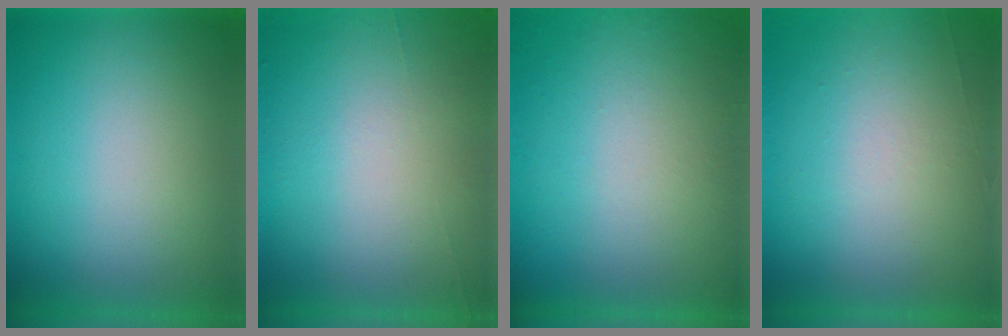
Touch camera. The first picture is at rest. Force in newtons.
{"total": 4.5}
{"total": 5.0}
{"total": 6.8}